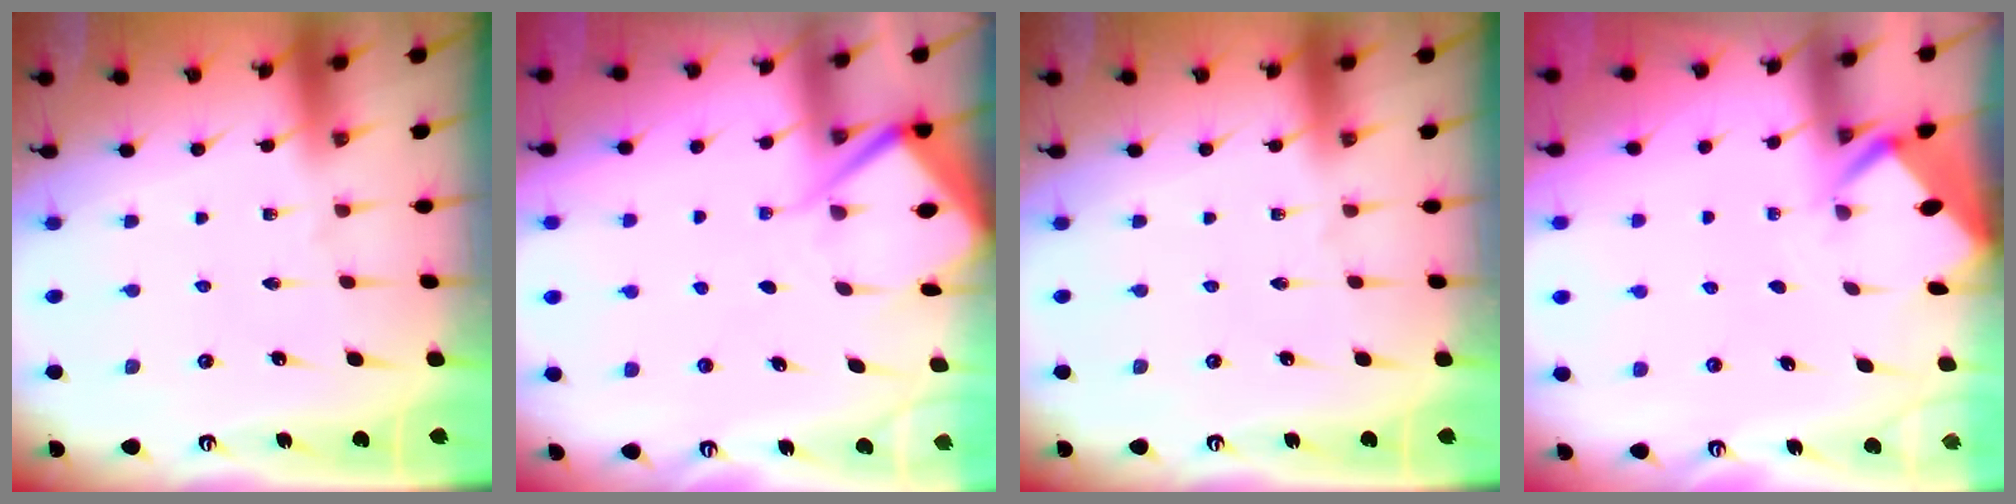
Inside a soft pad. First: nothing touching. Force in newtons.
{"total": 6.4, "press": 6.4, "slide": 0.5}
{"total": 0.0}
{"total": 2.8, "press": 2.8, "slide": 0.2}